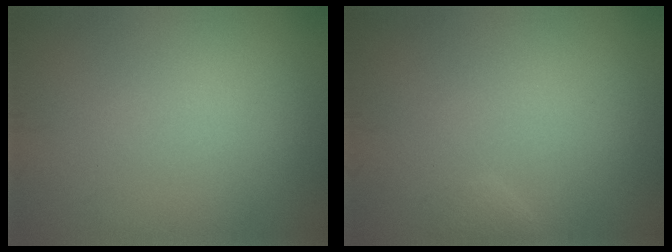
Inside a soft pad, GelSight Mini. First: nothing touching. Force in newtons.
{"total": 0.6, "press": 0.6, "slide": 0.0}